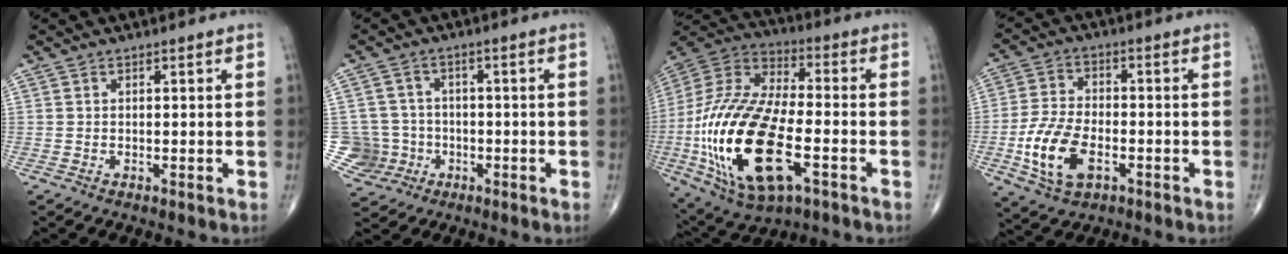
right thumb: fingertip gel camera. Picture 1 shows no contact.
{"total": 7.6, "force": [-1.7, 7.4, 0.6], "torque": [0.004, 0.018, -0.022]}
{"total": 28.1, "force": [-7.6, 12.8, 23.9], "torque": [-0.533, -0.001, -0.123]}
{"total": 11.6, "force": [-3.8, 6.6, 8.8], "torque": [-0.176, 0.011, -0.066]}